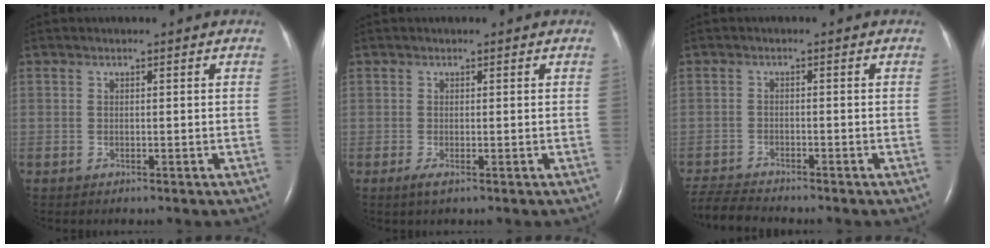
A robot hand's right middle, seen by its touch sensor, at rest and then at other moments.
{"total": 1.3, "force": [-0.7, 0.1, 1.0], "torque": [-0.026, -0.005, -0.015]}
{"total": 5.7, "force": [-5.6, 0.1, 1.0], "torque": [-0.022, -0.018, -0.100]}